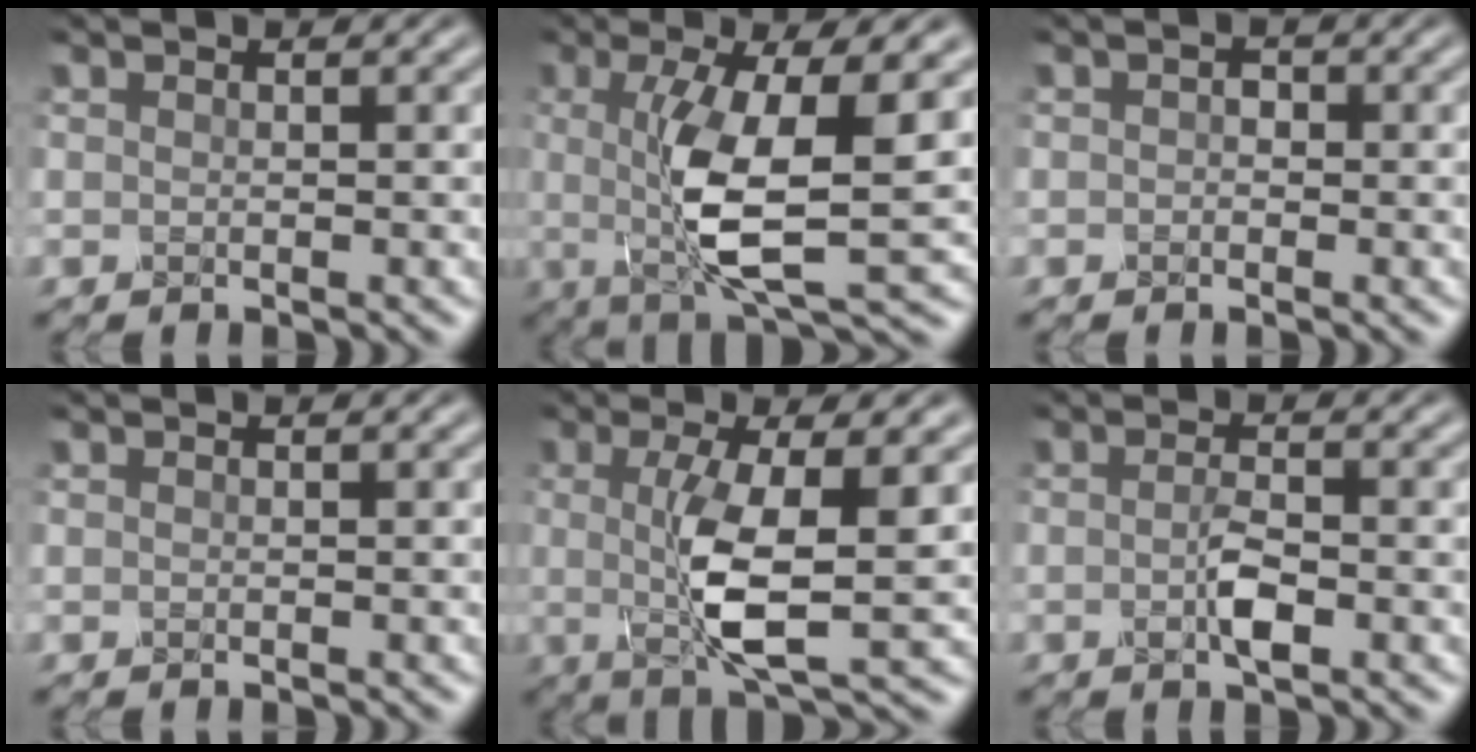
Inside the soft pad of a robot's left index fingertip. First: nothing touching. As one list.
[{"total": 8.4, "force": [-0.3, 2.0, 8.1], "torque": [-0.149, -0.016, -0.004]}, {"total": 1.2, "force": [-0.7, 0.8, 0.5], "torque": [-0.004, 0.000, -0.022]}, {"total": 0.0}, {"total": 6.7, "force": [-0.4, 1.5, 6.5], "torque": [-0.124, -0.008, -0.008]}, {"total": 2.6, "force": [-1.1, 0.9, 2.2], "torque": [-0.049, -0.002, -0.023]}]